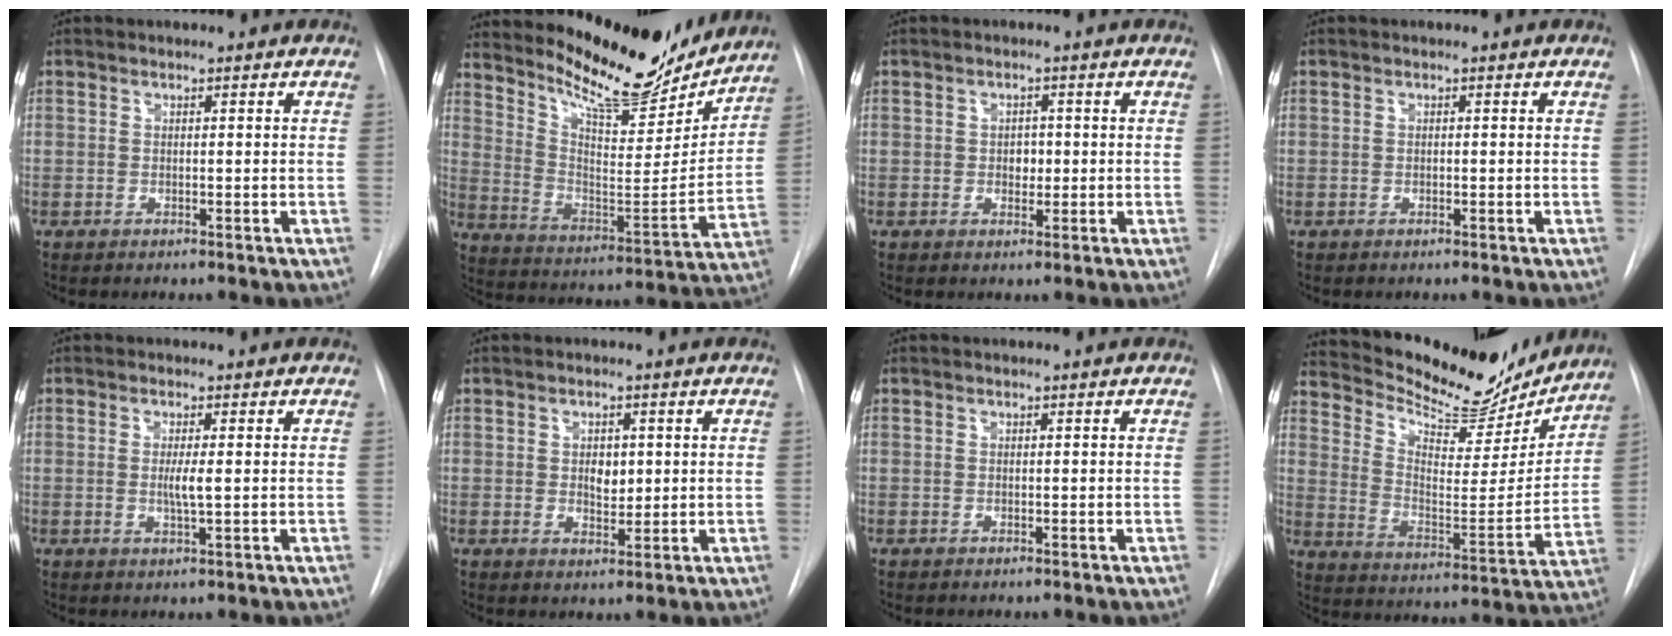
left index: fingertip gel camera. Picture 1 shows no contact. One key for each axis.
{"total": 18.9, "fx": 17.4, "fy": 3.5, "fz": 6.3, "tx": -0.114, "ty": -0.042, "tz": 0.265}
{"total": 2.0, "fx": 0.0, "fy": 1.5, "fz": 1.4, "tx": -0.018, "ty": 0.002, "tz": 0.001}
{"total": 0.0}
{"total": 2.5, "fx": 0.0, "fy": 0.1, "fz": 2.5, "tx": -0.052, "ty": -0.004, "tz": 0.000}
{"total": 3.1, "fx": 0.5, "fy": 2.0, "fz": 2.4, "tx": -0.034, "ty": -0.003, "tz": 0.013}
{"total": 0.0}
{"total": 22.2, "fx": 20.4, "fy": 5.1, "fz": 7.2, "tx": -0.123, "ty": -0.038, "tz": 0.296}